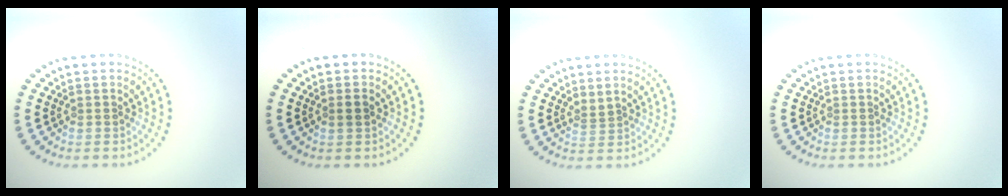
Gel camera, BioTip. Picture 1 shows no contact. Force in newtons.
{"total": 0.9, "press": 0.8, "slide": 0.3}
{"total": 0.7, "press": 0.2, "slide": 0.6}
{"total": 0.0}